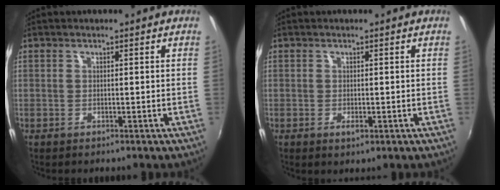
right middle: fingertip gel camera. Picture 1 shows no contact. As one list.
[{"total": 1.5, "force": [-0.4, 0.7, 1.3], "torque": [-0.023, -0.003, -0.004]}]